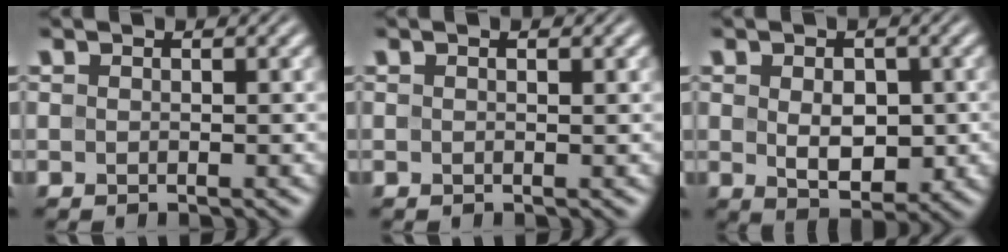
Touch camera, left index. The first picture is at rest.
{"total": 0.5, "force": [0.3, 0.0, 0.4], "torque": [-0.009, 0.002, 0.004]}
{"total": 4.1, "force": [-0.2, 2.5, 3.3], "torque": [-0.049, -0.008, 0.002]}